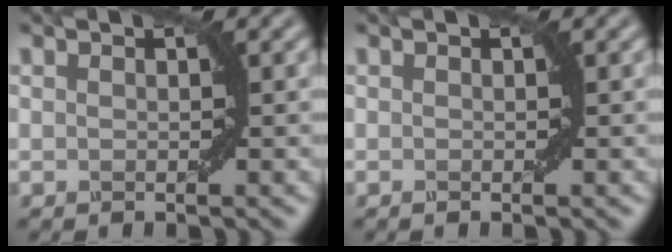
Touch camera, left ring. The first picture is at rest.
{"total": 0.0}